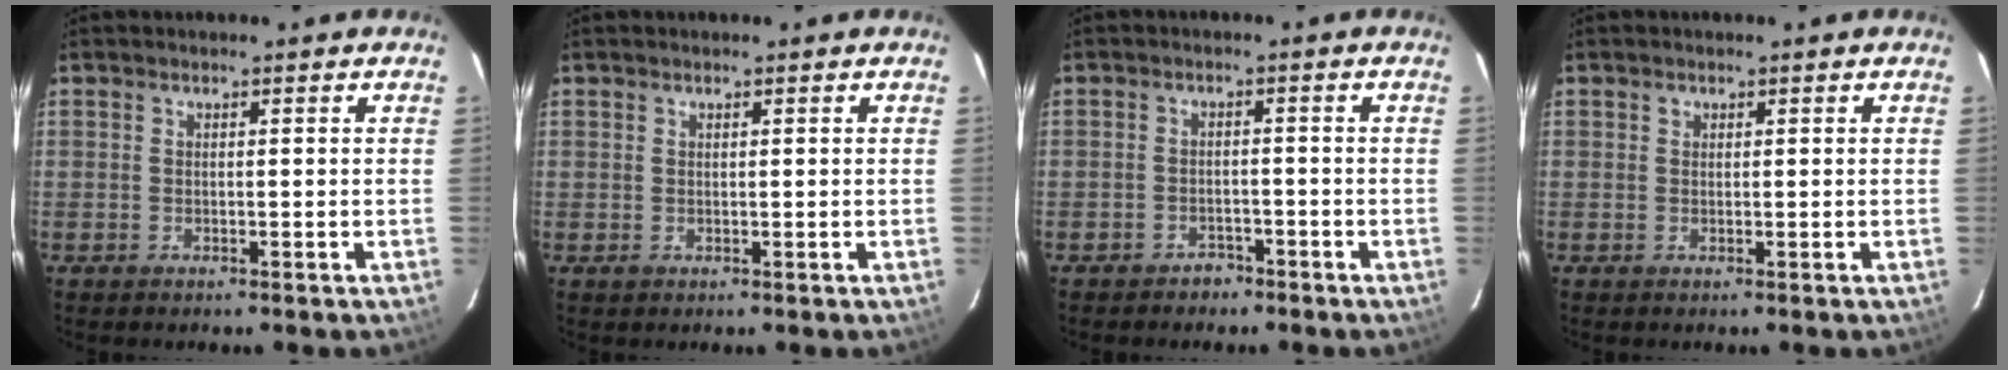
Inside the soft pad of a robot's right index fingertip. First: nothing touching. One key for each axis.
{"total": 0.8, "fx": 0.2, "fy": 0.8, "fz": 0.0, "tx": 0.004, "ty": 0.003, "tz": 0.000}
{"total": 3.2, "fx": -2.4, "fy": 2.0, "fz": 0.2, "tx": -0.010, "ty": 0.011, "tz": -0.034}
{"total": 0.6, "fx": 0.2, "fy": 0.6, "fz": 0.1, "tx": 0.002, "ty": 0.002, "tz": 0.002}